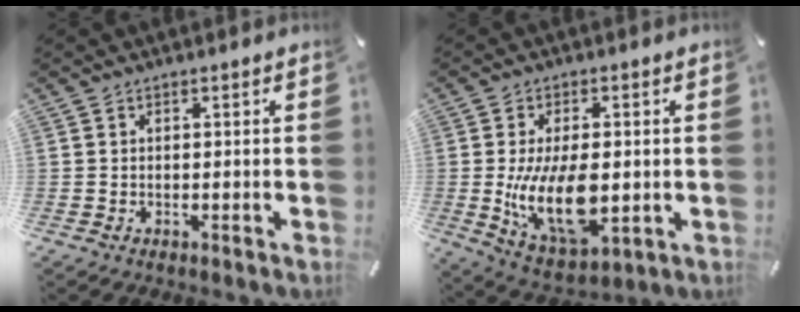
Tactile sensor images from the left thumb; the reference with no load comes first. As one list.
[{"total": 15.6, "force": [-1.0, 8.0, 13.4], "torque": [-0.259, -0.026, -0.016]}]